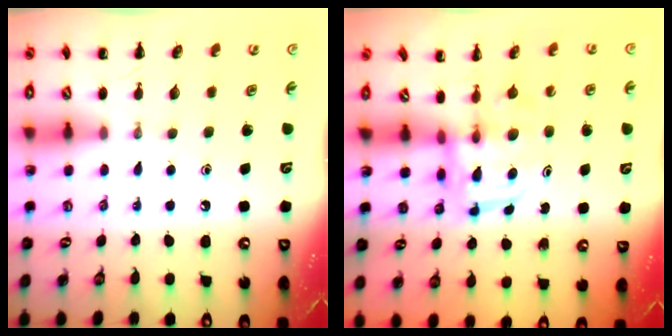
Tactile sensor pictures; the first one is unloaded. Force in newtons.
{"total": 2.7, "press": 2.7, "slide": 0.3}